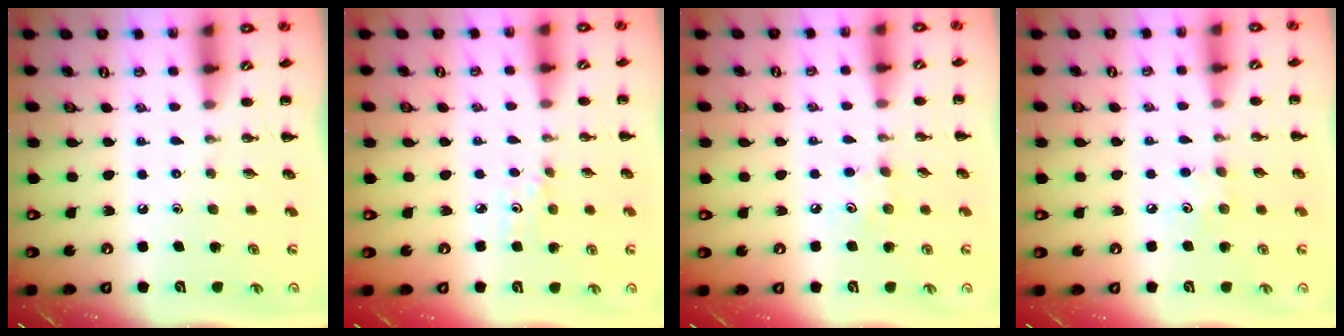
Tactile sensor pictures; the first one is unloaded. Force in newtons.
{"total": 3.2, "press": 3.0, "slide": 1.1}
{"total": 5.0, "press": 4.8, "slide": 1.4}
{"total": 5.0, "press": 4.9, "slide": 1.0}